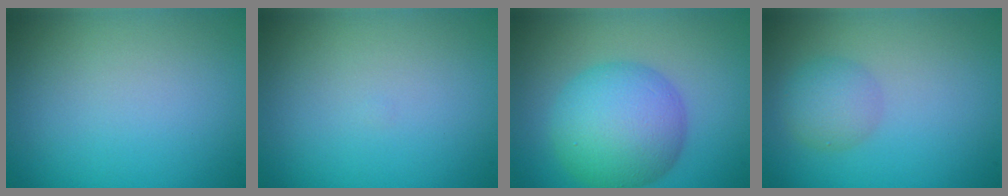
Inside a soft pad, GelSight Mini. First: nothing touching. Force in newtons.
{"total": 0.0}
{"total": 8.0, "press": 8.0, "slide": 0.2}
{"total": 2.4, "press": 2.4, "slide": 0.0}